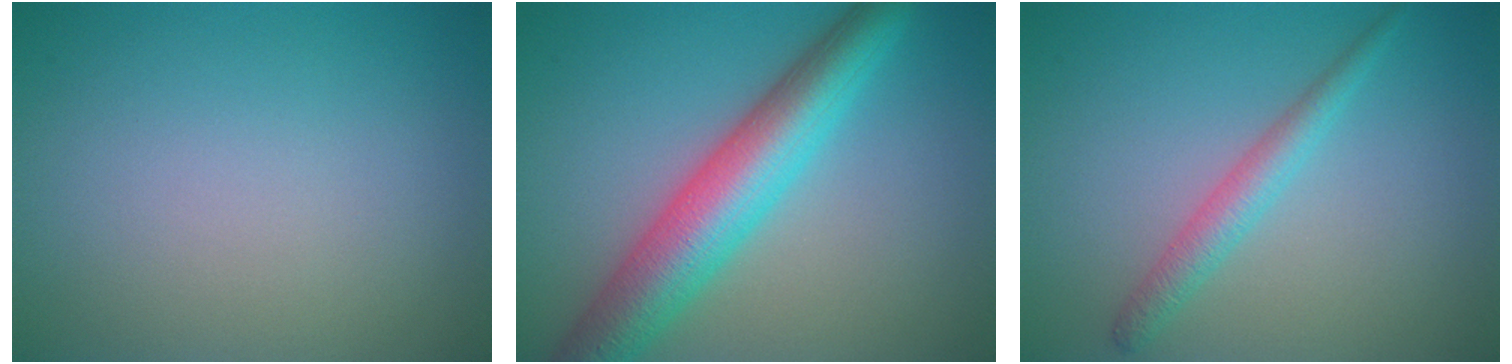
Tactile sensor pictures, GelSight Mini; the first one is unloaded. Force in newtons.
{"total": 7.8, "press": 7.8, "slide": 0.2}
{"total": 2.4, "press": 2.4, "slide": 0.1}